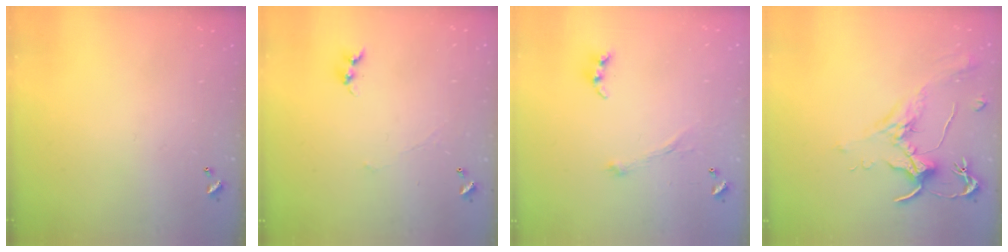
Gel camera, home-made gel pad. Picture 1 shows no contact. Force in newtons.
{"total": 0.7, "press": 0.3, "slide": 0.6}
{"total": 2.3, "press": 2.2, "slide": 0.5}
{"total": 1.9, "press": 1.7, "slide": 0.8}